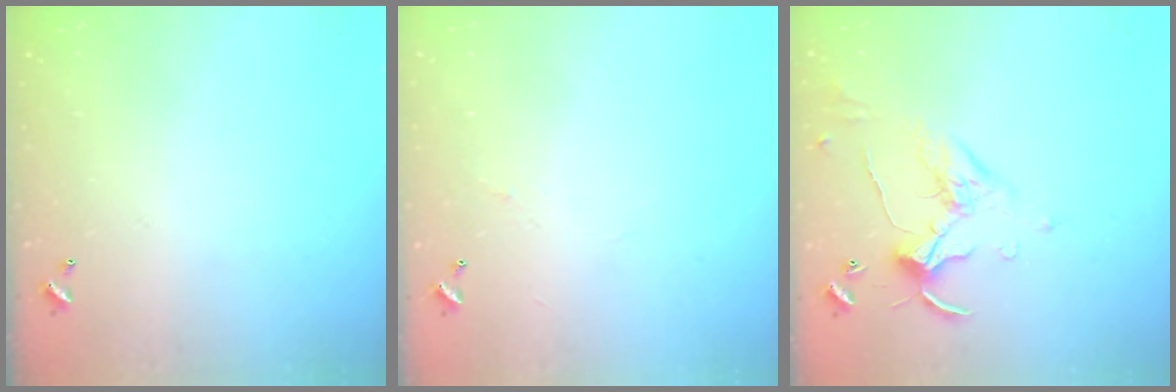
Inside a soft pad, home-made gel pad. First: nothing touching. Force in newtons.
{"total": 1.0, "press": 0.9, "slide": 0.4}
{"total": 1.7, "press": 1.4, "slide": 0.8}